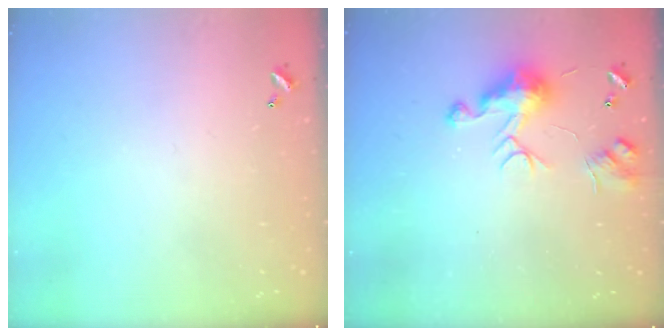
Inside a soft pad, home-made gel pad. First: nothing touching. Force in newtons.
{"total": 8.4, "press": 8.3, "slide": 0.4}